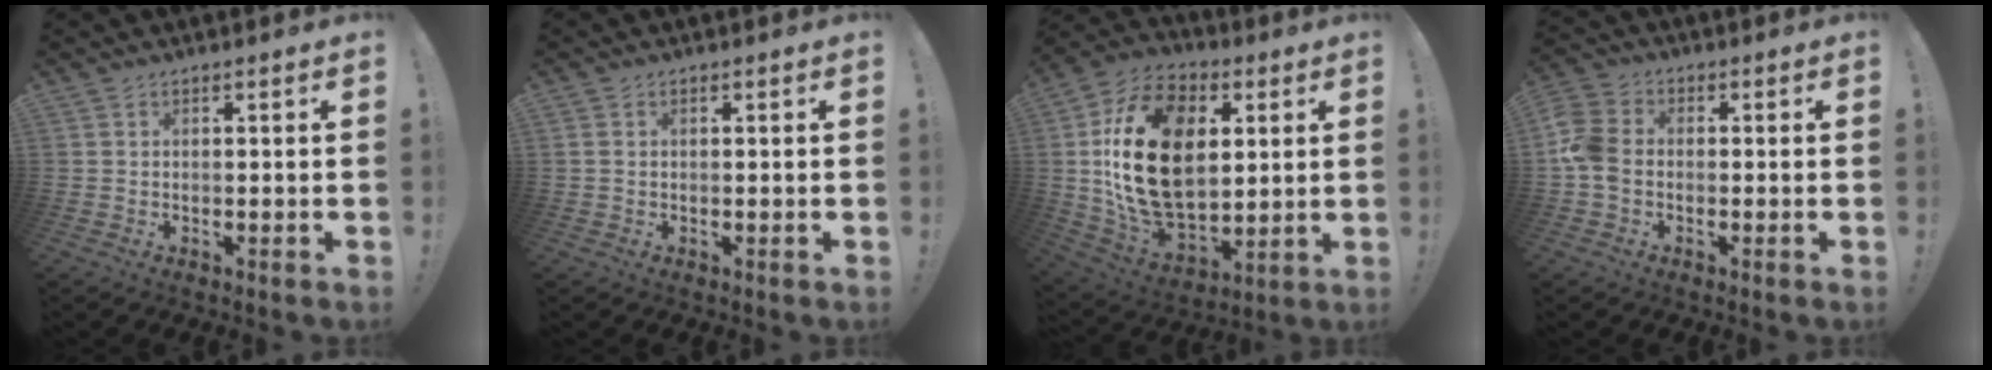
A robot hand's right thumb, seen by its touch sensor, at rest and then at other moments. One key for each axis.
{"total": 0.6, "fx": 0.0, "fy": 0.6, "fz": 0.3, "tx": -0.009, "ty": 0.004, "tz": 0.002}
{"total": 27.1, "fx": 4.0, "fy": 18.3, "fz": 19.5, "tx": -0.375, "ty": -0.011, "tz": 0.077}
{"total": 8.6, "fx": -1.9, "fy": 6.4, "fz": 5.4, "tx": -0.123, "ty": 0.019, "tz": -0.029}